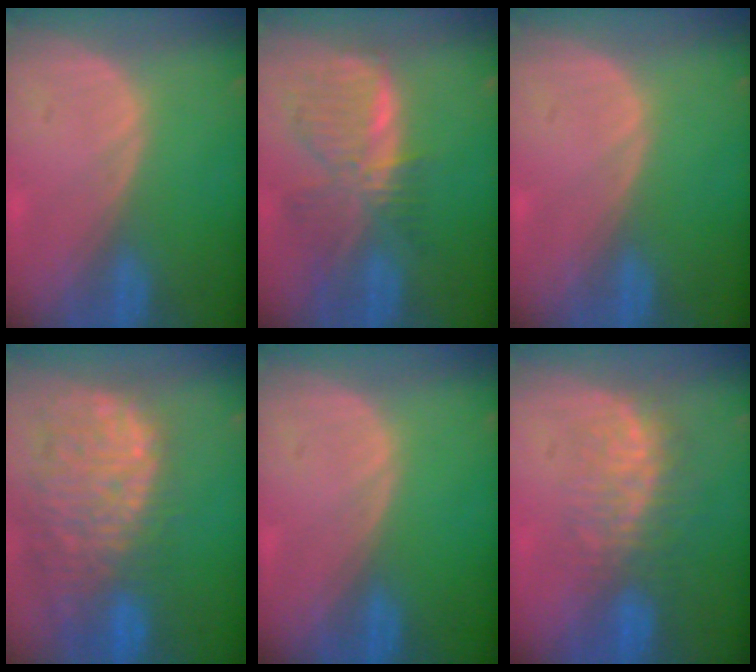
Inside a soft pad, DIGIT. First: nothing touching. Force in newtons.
{"total": 8.4, "press": 7.4, "slide": 4.1}
{"total": 0.0}
{"total": 14.0, "press": 11.7, "slide": 7.7}
{"total": 0.0}
{"total": 8.0, "press": 7.5, "slide": 2.8}